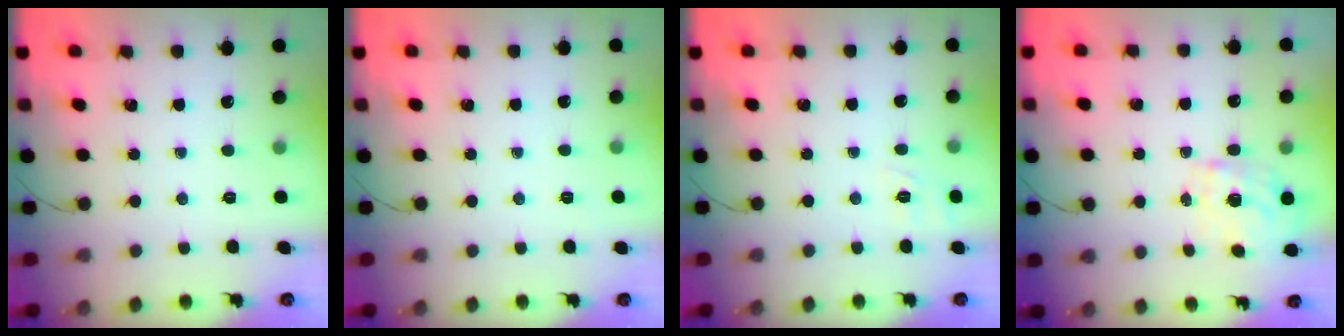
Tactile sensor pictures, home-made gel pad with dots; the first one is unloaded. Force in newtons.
{"total": 5.6, "press": 5.5, "slide": 1.0}
{"total": 2.3, "press": 1.3, "slide": 1.9}
{"total": 0.9, "press": 0.7, "slide": 0.6}